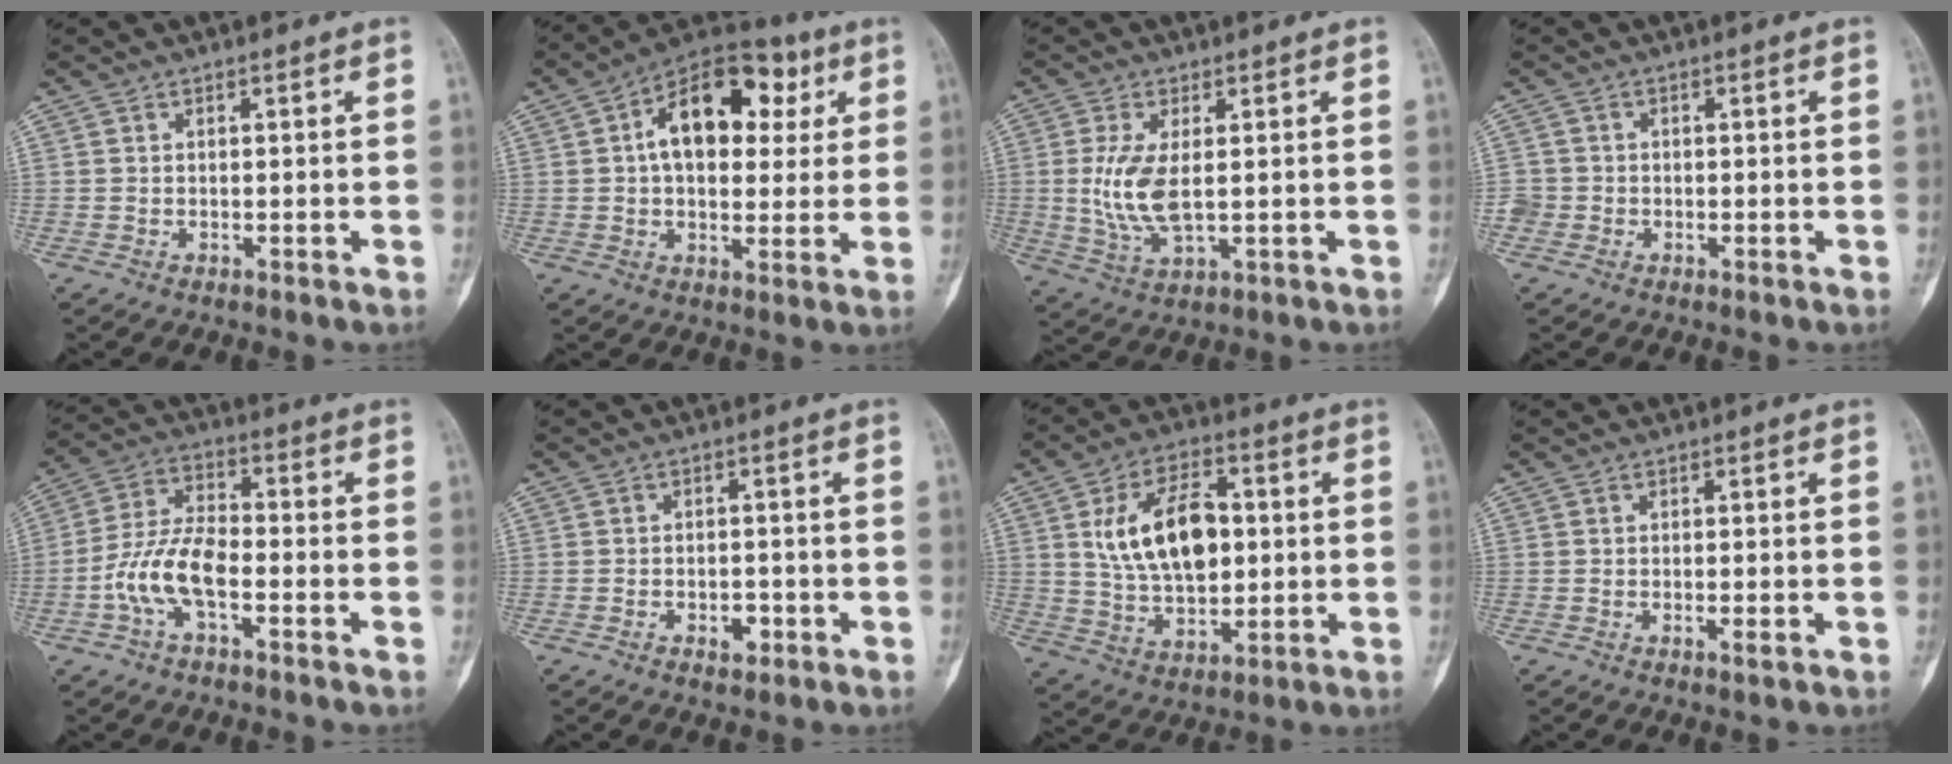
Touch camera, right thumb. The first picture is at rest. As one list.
[{"total": 16.9, "force": [4.5, 10.2, 12.6], "torque": [-0.152, 0.017, 0.060]}, {"total": 8.4, "force": [0.2, 3.5, 7.7], "torque": [-0.171, -0.011, 0.013]}, {"total": 2.7, "force": [-1.2, 2.4, 0.4], "torque": [-0.003, 0.013, -0.028]}, {"total": 10.0, "force": [-3.3, 4.7, 8.2], "torque": [-0.171, 0.035, -0.069]}, {"total": 3.1, "force": [-1.5, 1.9, 2.0], "torque": [-0.018, 0.009, -0.019]}, {"total": 15.9, "force": [2.3, 9.4, 12.6], "torque": [-0.194, 0.002, 0.043]}, {"total": 1.4, "force": [-0.6, 0.3, 1.2], "torque": [-0.017, -0.002, -0.009]}]